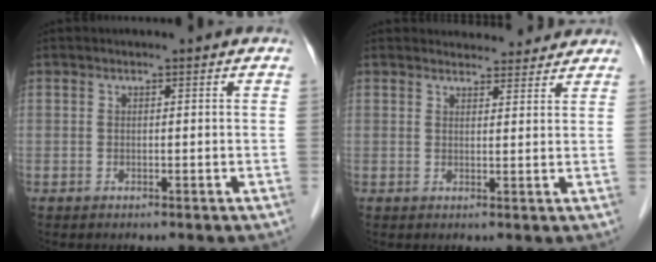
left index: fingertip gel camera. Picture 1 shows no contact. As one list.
[{"total": 6.2, "force": [5.9, 1.7, 0.7], "torque": [-0.001, 0.011, 0.066]}]